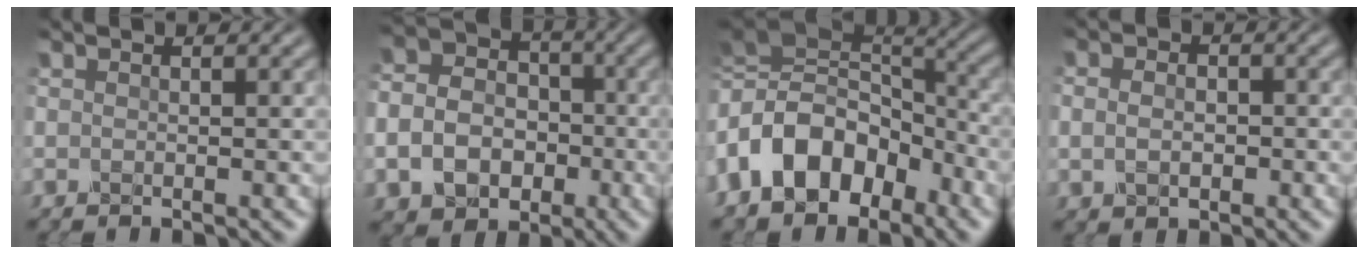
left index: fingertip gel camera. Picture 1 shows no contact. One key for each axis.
{"total": 8.4, "fx": -2.5, "fy": 7.0, "fz": 3.8, "tx": -0.077, "ty": -0.017, "tz": -0.059}
{"total": 11.4, "fx": -3.1, "fy": 7.7, "fz": 7.8, "tx": -0.130, "ty": 0.015, "tz": -0.067}
{"total": 2.7, "fx": -0.1, "fy": 2.1, "fz": 1.7, "tx": -0.021, "ty": 0.007, "tz": -0.014}